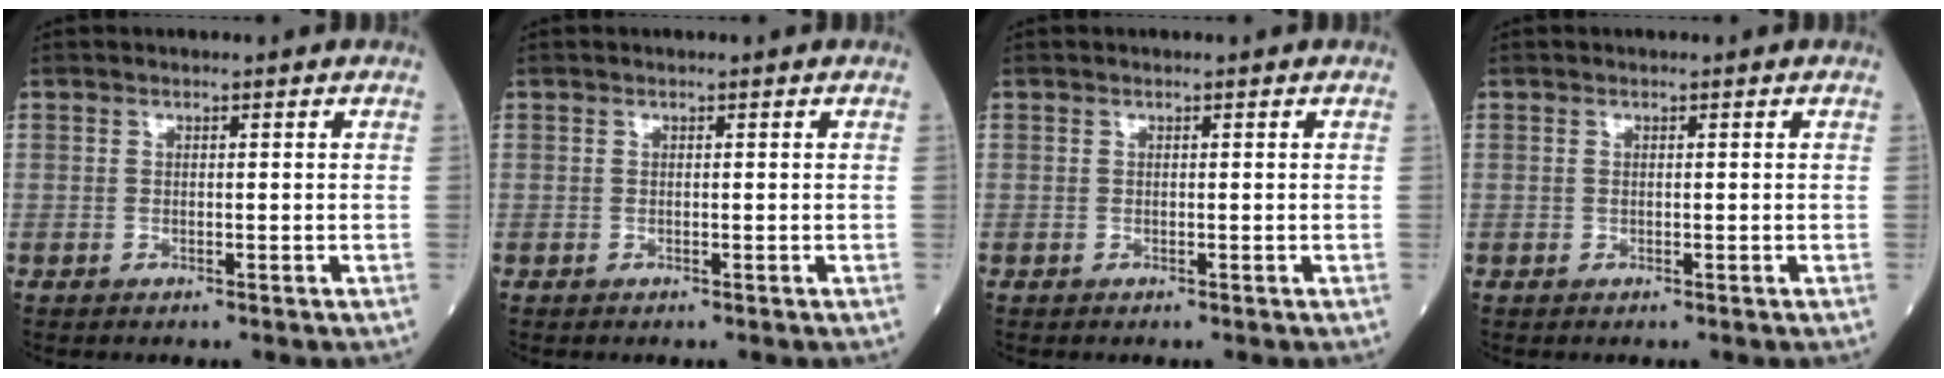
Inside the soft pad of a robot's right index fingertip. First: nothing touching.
{"total": 0.0}
{"total": 0.0}
{"total": 0.0}